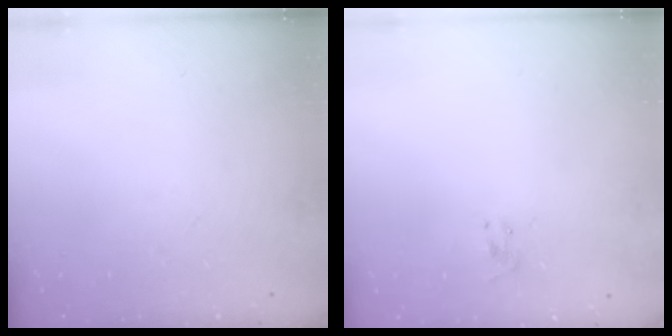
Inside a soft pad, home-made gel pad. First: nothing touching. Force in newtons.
{"total": 1.0, "press": 0.6, "slide": 0.8}